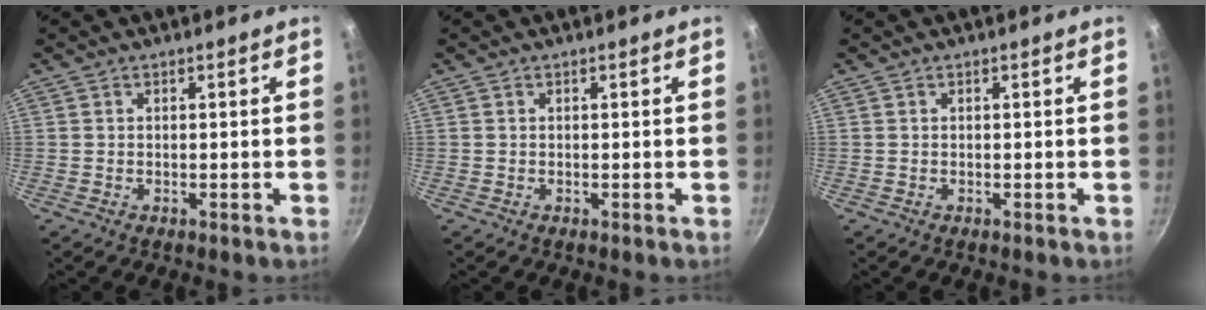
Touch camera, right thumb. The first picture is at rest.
{"total": 0.0}
{"total": 0.0}